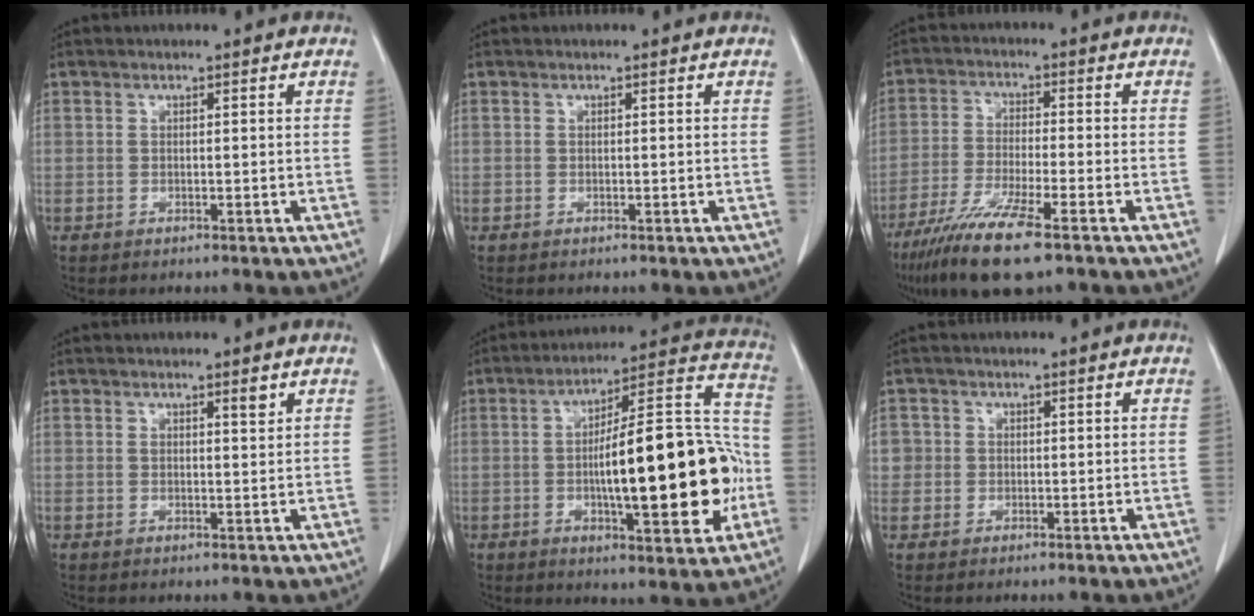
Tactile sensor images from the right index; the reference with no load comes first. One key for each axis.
{"total": 0.0}
{"total": 11.2, "fx": -7.3, "fy": 0.7, "fz": 8.4, "tx": -0.160, "ty": -0.031, "tz": -0.129}
{"total": 1.9, "fx": 1.2, "fy": 0.4, "fz": 1.4, "tx": -0.024, "ty": -0.003, "tz": 0.019}
{"total": 21.7, "fx": -3.3, "fy": 5.0, "fz": 20.9, "tx": -0.294, "ty": 0.029, "tz": -0.043}
{"total": 2.7, "fx": 0.3, "fy": 2.7, "fz": 0.1, "tx": 0.013, "ty": 0.005, "tz": 0.005}